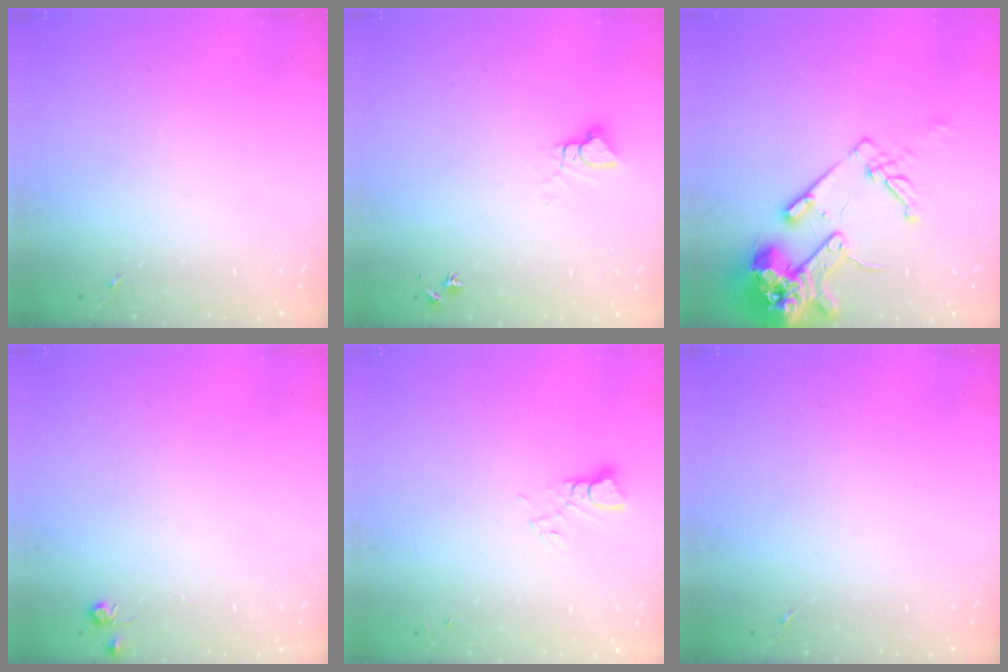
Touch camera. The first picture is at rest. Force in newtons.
{"total": 4.2, "press": 4.2, "slide": 0.3}
{"total": 17.0, "press": 16.8, "slide": 2.4}
{"total": 5.4, "press": 5.3, "slide": 0.7}
{"total": 3.0, "press": 3.0, "slide": 0.3}
{"total": 0.0}